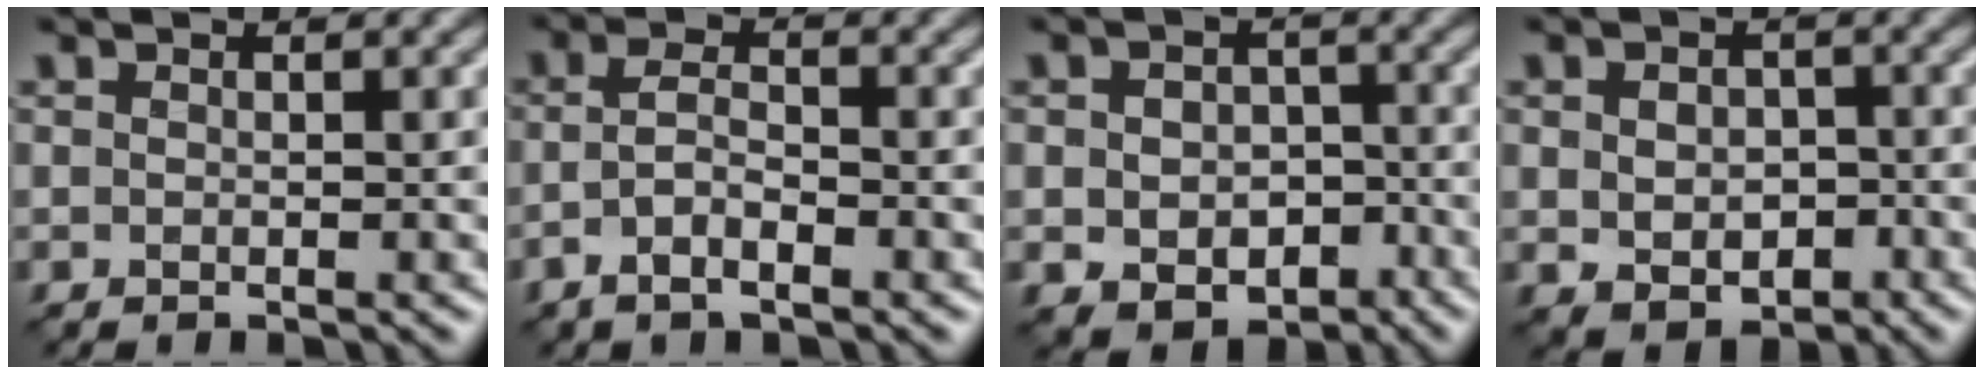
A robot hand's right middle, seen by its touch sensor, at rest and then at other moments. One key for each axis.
{"total": 2.8, "fx": -1.5, "fy": 0.8, "fz": 2.2, "tx": -0.047, "ty": 0.007, "tz": -0.034}
{"total": 5.9, "fx": -2.3, "fy": 4.4, "fz": 3.2, "tx": -0.037, "ty": -0.017, "tz": -0.032}
{"total": 3.6, "fx": -0.7, "fy": 2.7, "fz": 2.2, "tx": -0.035, "ty": -0.007, "tz": -0.008}